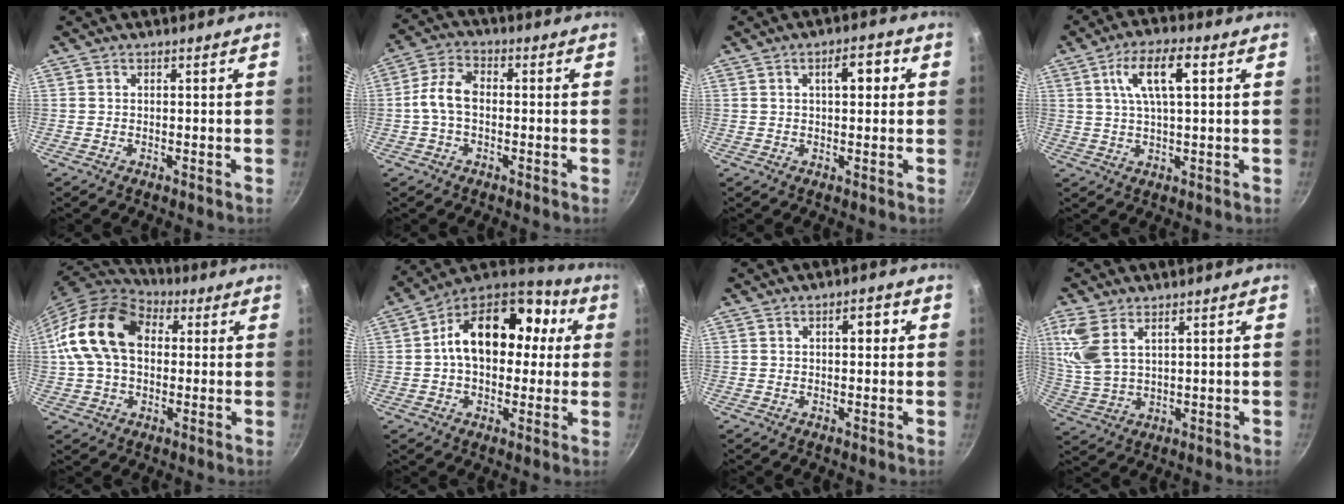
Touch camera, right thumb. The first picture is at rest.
{"total": 6.4, "force": [-0.6, 4.2, 4.9], "torque": [-0.093, 0.027, -0.021]}
{"total": 5.2, "force": [1.4, 2.5, 4.4], "torque": [-0.044, 0.010, 0.017]}
{"total": 9.3, "force": [3.0, 3.1, 8.2], "torque": [-0.146, 0.012, 0.052]}
{"total": 17.1, "force": [2.3, 12.3, 11.7], "torque": [-0.193, 0.026, 0.027]}
{"total": 20.1, "force": [3.0, 14.1, 14.1], "torque": [-0.193, 0.037, 0.031]}
{"total": 3.1, "force": [0.8, 1.6, 2.6], "torque": [-0.026, 0.007, 0.008]}
{"total": 8.9, "force": [4.3, 4.7, 6.2], "torque": [-0.128, -0.018, 0.096]}